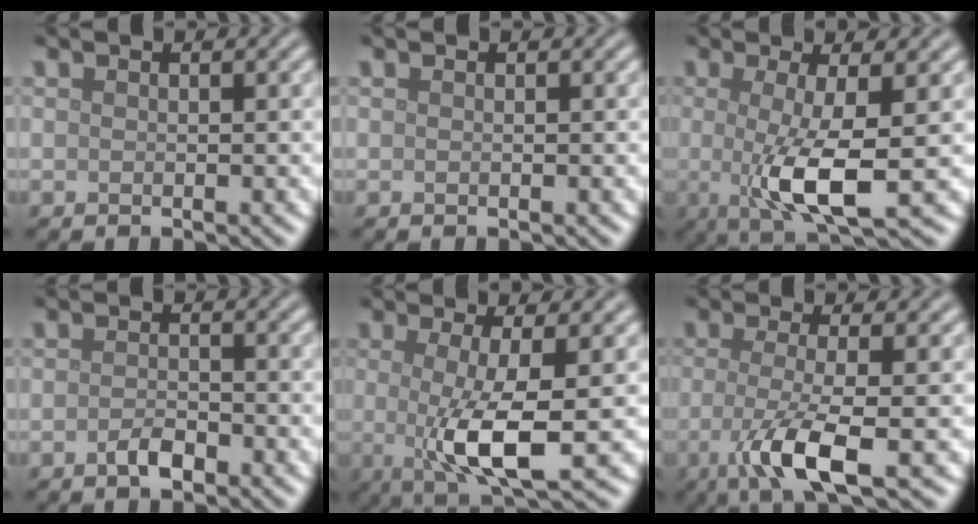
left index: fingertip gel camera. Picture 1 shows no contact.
{"total": 0.0}
{"total": 6.2, "force": [-0.4, 1.4, 6.0], "torque": [-0.103, -0.007, -0.011]}
{"total": 1.6, "force": [-1.0, 0.7, 1.1], "torque": [-0.023, 0.001, -0.020]}
{"total": 6.3, "force": [-0.4, 1.4, 6.1], "torque": [-0.104, -0.007, -0.010]}
{"total": 5.5, "force": [-1.6, 1.2, 5.1], "torque": [-0.098, -0.010, -0.037]}